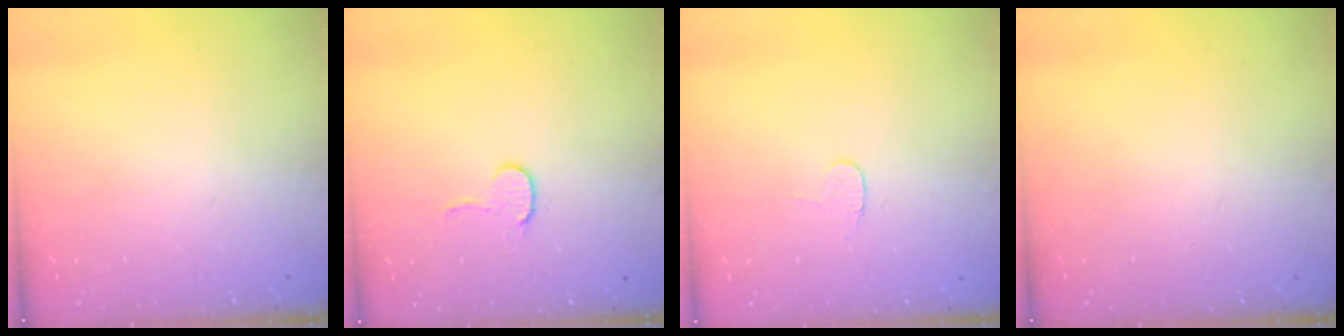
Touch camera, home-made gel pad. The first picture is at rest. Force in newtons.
{"total": 5.9, "press": 5.9, "slide": 0.5}
{"total": 4.3, "press": 4.3, "slide": 0.3}
{"total": 0.0}